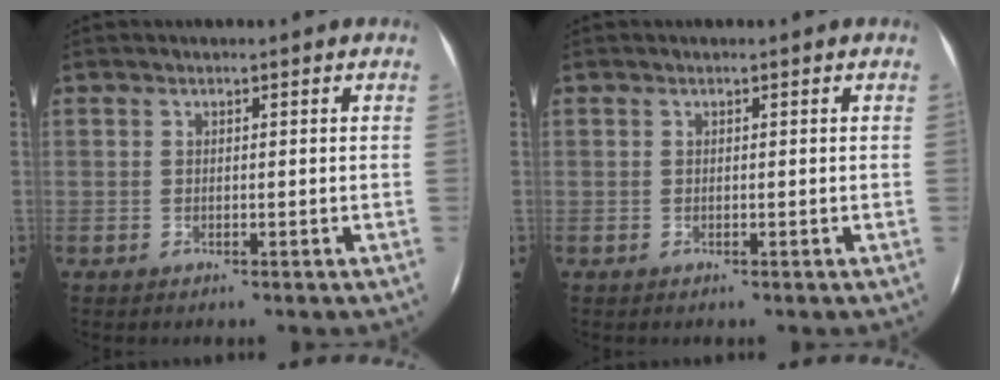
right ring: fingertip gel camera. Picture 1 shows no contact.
{"total": 0.0}